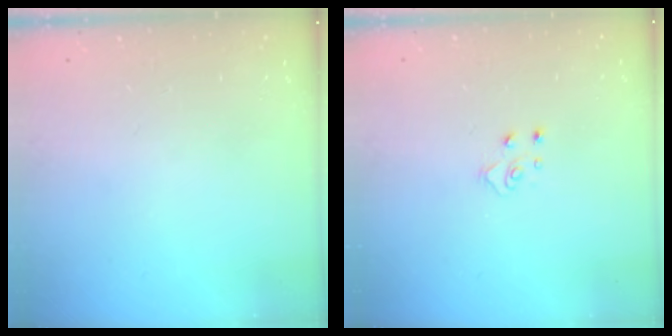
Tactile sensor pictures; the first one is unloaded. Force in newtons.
{"total": 4.8, "press": 4.8, "slide": 0.5}